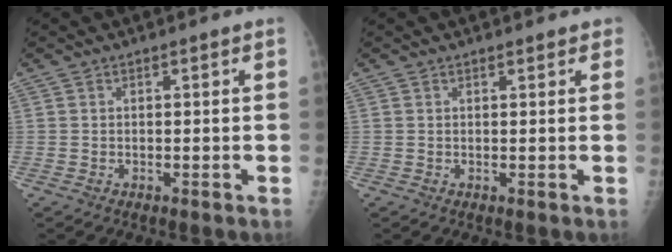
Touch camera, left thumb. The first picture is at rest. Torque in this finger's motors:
{"motor_torque": [-0.15, 0.22, 0.09, 0.07, 0.04]}